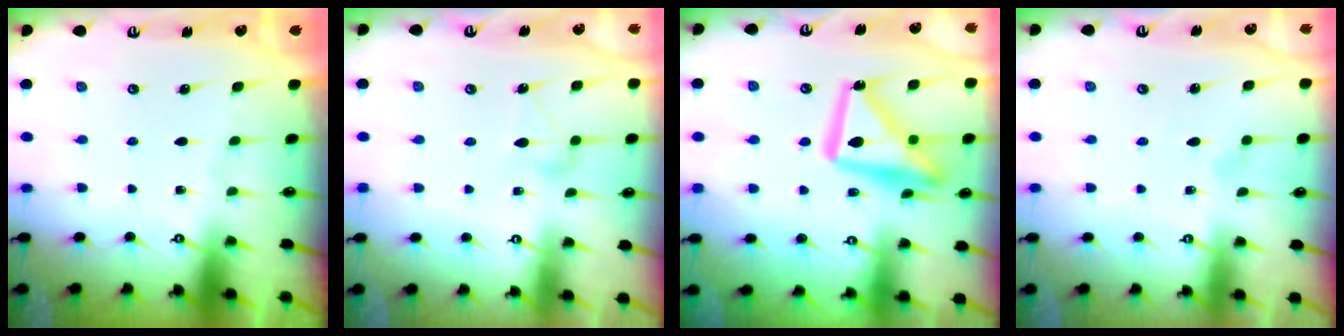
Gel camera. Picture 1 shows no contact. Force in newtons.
{"total": 7.9, "press": 7.9, "slide": 0.4}
{"total": 17.1, "press": 17.1, "slide": 1.5}
{"total": 3.2, "press": 3.2, "slide": 0.1}